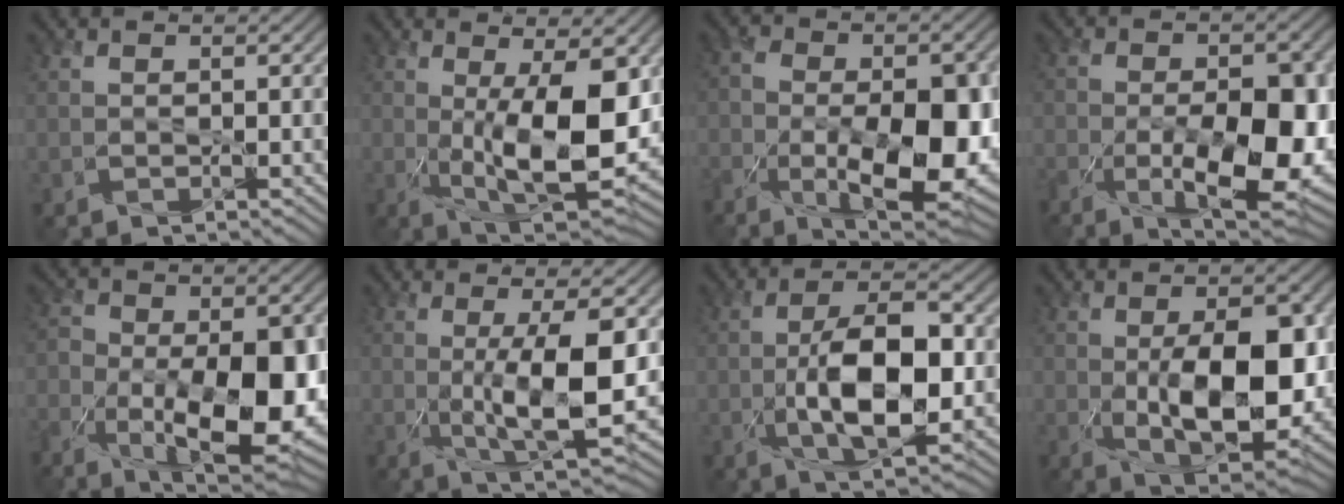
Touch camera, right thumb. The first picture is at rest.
{"total": 12.1, "force": [0.2, 4.5, 11.2], "torque": [-0.190, -0.019, 0.010]}
{"total": 15.5, "force": [-4.8, 7.9, 12.4], "torque": [-0.222, -0.036, -0.069]}
{"total": 14.2, "force": [-4.6, 6.4, 11.8], "torque": [-0.190, -0.025, -0.069]}
{"total": 16.8, "force": [-5.5, 8.6, 13.4], "torque": [-0.230, -0.038, -0.078]}
{"total": 9.6, "force": [-0.2, 2.6, 9.3], "torque": [-0.161, -0.008, 0.000]}
{"total": 10.7, "force": [-1.7, 4.6, 9.5], "torque": [-0.168, -0.001, -0.029]}
{"total": 12.3, "force": [-0.8, 6.2, 10.6], "torque": [-0.178, -0.019, -0.001]}